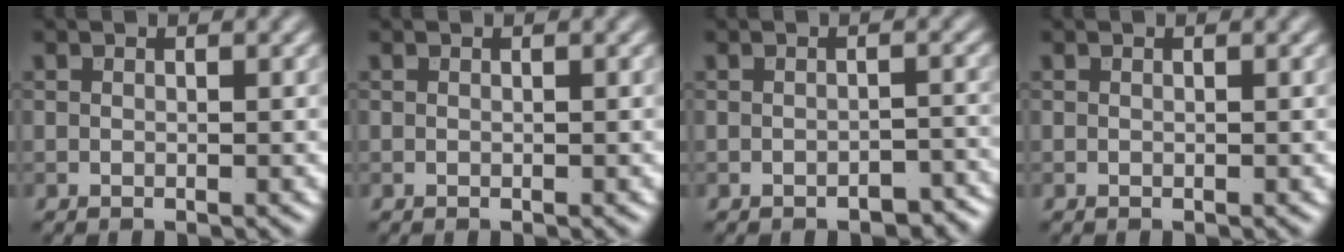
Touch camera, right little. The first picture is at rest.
{"total": 0.0}
{"total": 2.0, "force": [-1.4, 1.0, 1.1], "torque": [-0.011, 0.002, -0.017]}
{"total": 0.0}